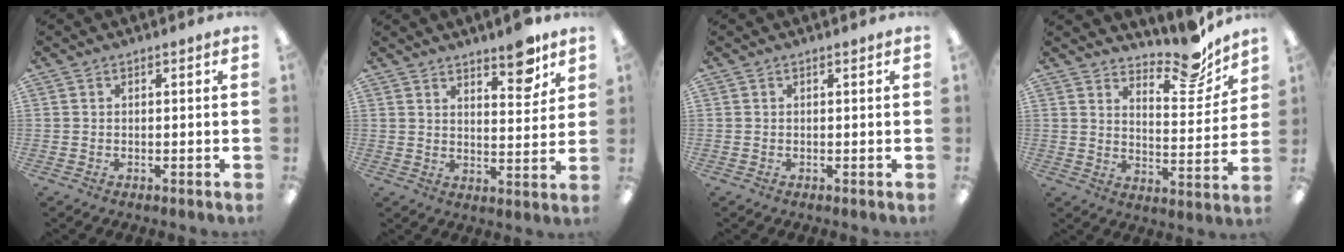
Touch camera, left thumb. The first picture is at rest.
{"total": 7.5, "force": [6.1, 2.1, 3.9], "torque": [-0.029, -0.046, 0.097]}
{"total": 0.0}
{"total": 12.4, "force": [10.6, 3.8, 5.2], "torque": [-0.054, -0.087, 0.186]}